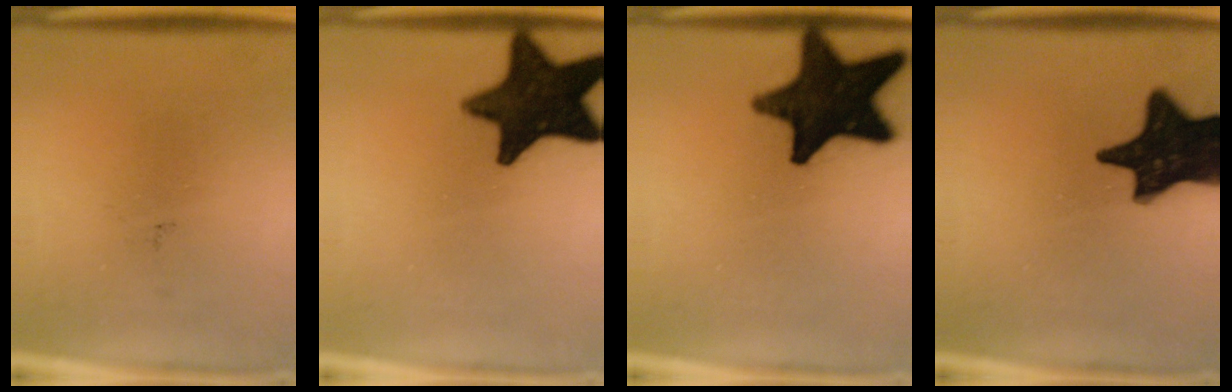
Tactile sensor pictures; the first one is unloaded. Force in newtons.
{"total": 16.3}
{"total": 18.5}
{"total": 18.7}